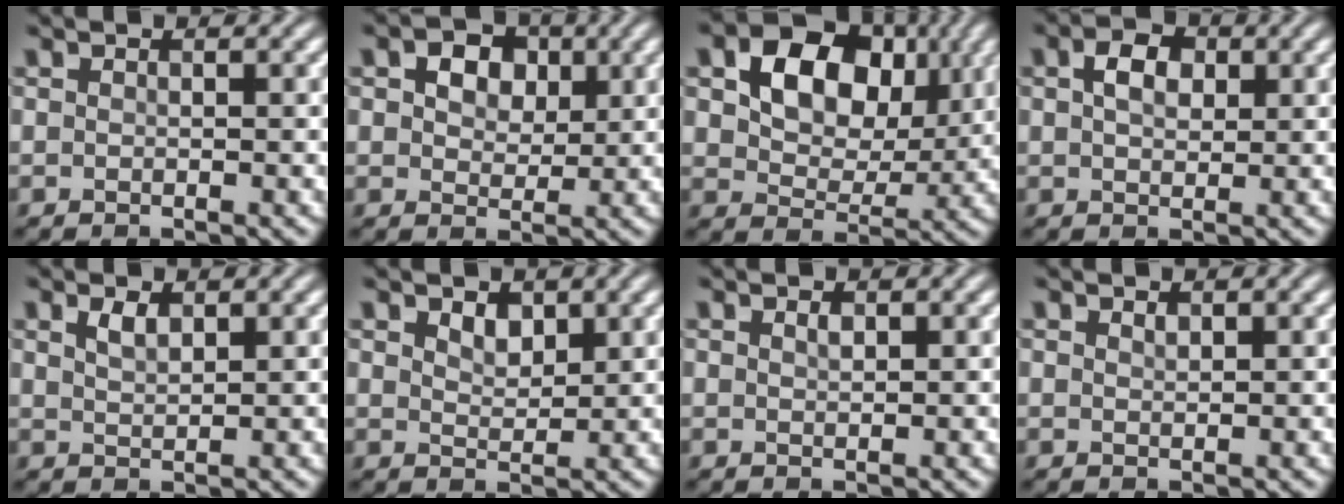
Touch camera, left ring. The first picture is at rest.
{"total": 4.5, "force": [1.8, 3.2, 2.6], "torque": [-0.048, 0.002, 0.016]}
{"total": 9.4, "force": [3.1, 6.5, 6.0], "torque": [-0.114, 0.000, 0.047]}
{"total": 3.0, "force": [0.9, 2.0, 2.0], "torque": [-0.042, 0.005, 0.014]}
{"total": 1.5, "force": [1.0, 0.6, 0.9], "torque": [-0.021, 0.000, 0.022]}
{"total": 1.7, "force": [1.1, 0.9, 0.9], "torque": [-0.018, -0.002, 0.021]}
{"total": 0.6, "force": [0.4, 0.2, 0.4], "torque": [-0.008, -0.001, 0.008]}
{"total": 0.5, "force": [0.5, 0.2, 0.2], "torque": [-0.006, -0.002, 0.011]}